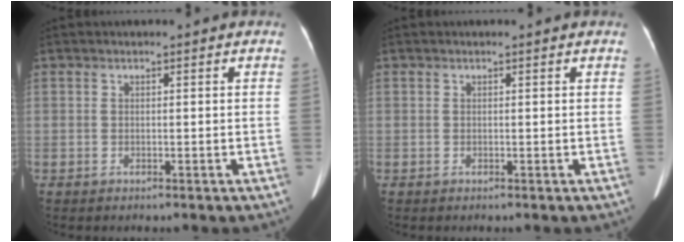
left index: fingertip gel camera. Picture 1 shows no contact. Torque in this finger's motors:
{"motor_torque": [0.02, 0.00, 0.05, 0.02]}